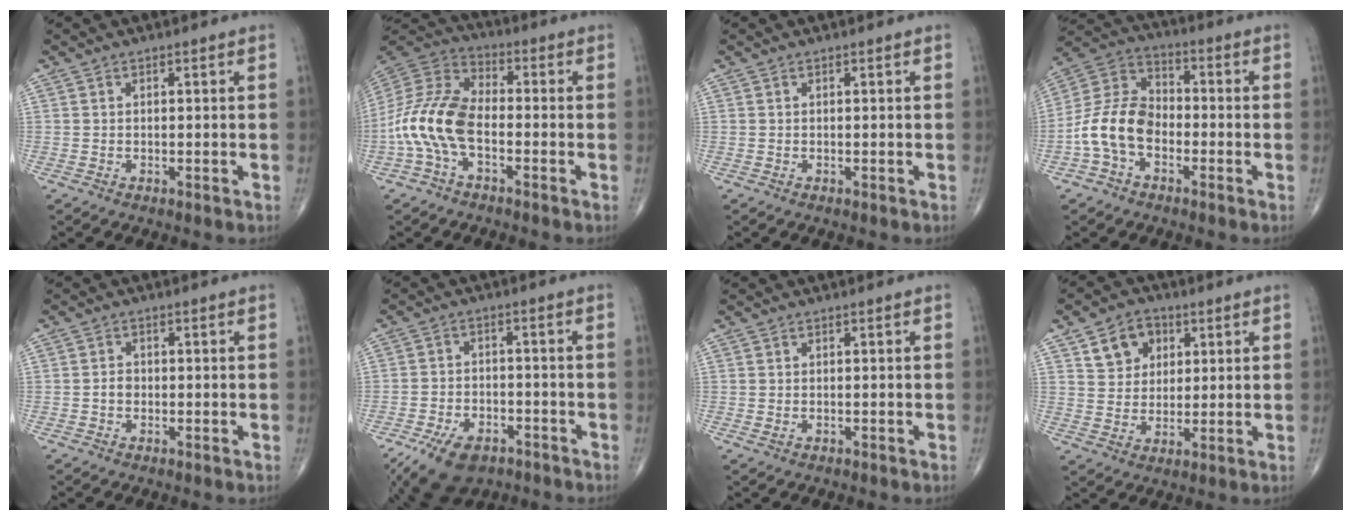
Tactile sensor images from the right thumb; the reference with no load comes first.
{"total": 14.0, "force": [-3.6, 7.7, 11.1], "torque": [-0.235, 0.037, -0.079]}
{"total": 0.0}
{"total": 11.7, "force": [-3.7, 7.9, 7.8], "torque": [-0.143, 0.040, -0.081]}
{"total": 1.7, "force": [-0.4, 1.4, 0.9], "torque": [-0.008, 0.007, -0.009]}
{"total": 11.1, "force": [-7.0, 6.2, 6.0], "torque": [-0.094, 0.028, -0.113]}
{"total": 0.7, "force": [-0.1, 0.5, 0.5], "torque": [-0.011, 0.002, 0.001]}
{"total": 8.3, "force": [3.6, 6.6, 3.5], "torque": [-0.023, -0.011, 0.062]}